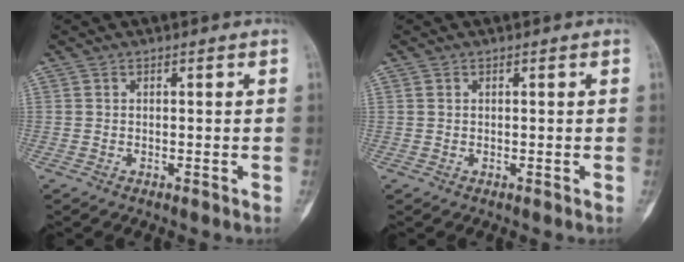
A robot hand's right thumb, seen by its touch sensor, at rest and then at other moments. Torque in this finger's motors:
{"motor_torque": [-0.38, 0.10, -0.10, -0.01, 0.04]}